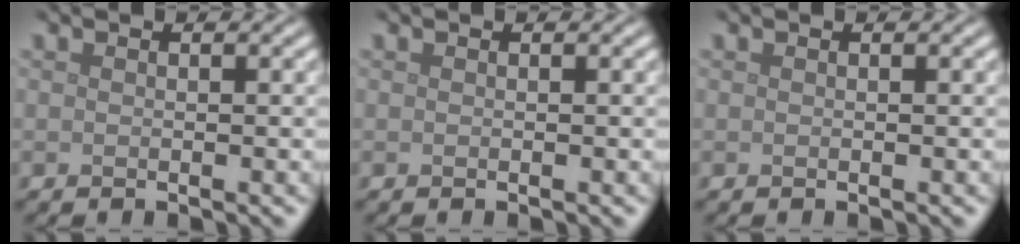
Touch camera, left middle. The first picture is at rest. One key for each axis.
{"total": 0.0}
{"total": 0.0}